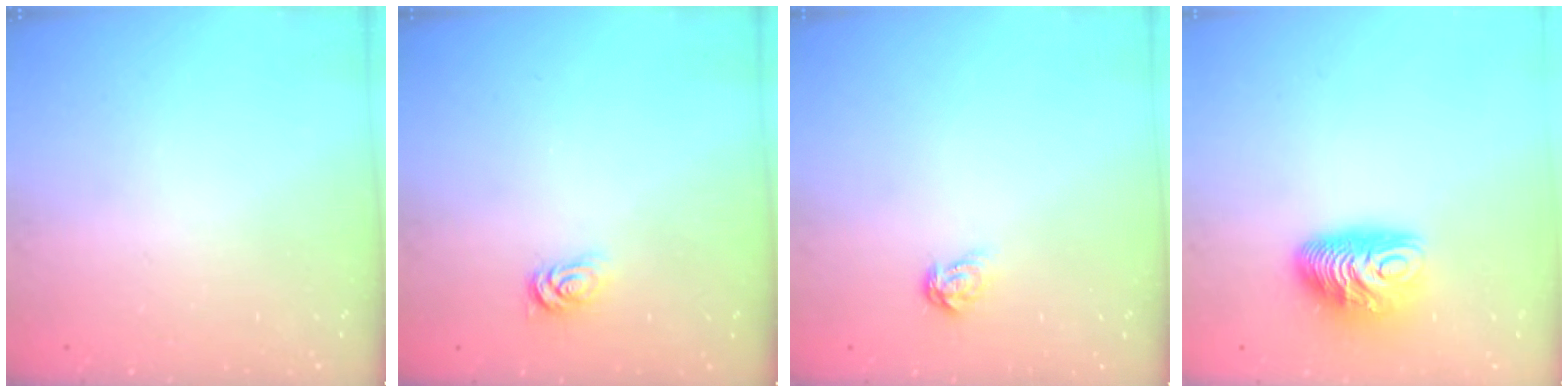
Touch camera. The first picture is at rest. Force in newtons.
{"total": 2.5, "press": 2.5, "slide": 0.3}
{"total": 5.0, "press": 5.0, "slide": 0.4}
{"total": 10.9, "press": 10.9, "slide": 0.8}